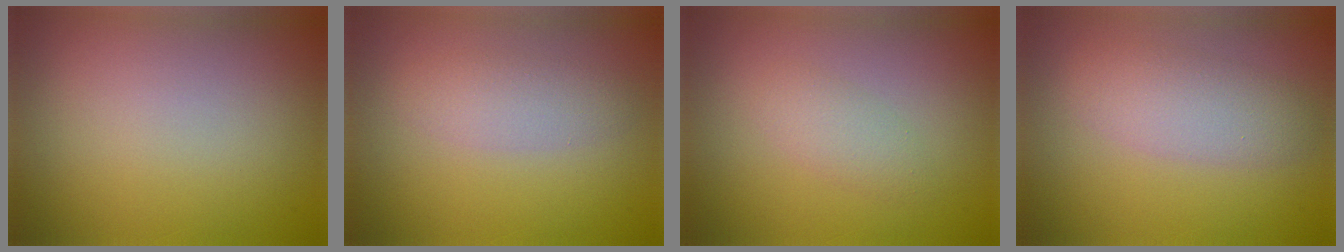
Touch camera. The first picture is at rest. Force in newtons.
{"total": 2.3, "press": 2.3, "slide": 0.2}
{"total": 1.7, "press": 1.7, "slide": 0.1}
{"total": 3.5, "press": 3.5, "slide": 0.1}